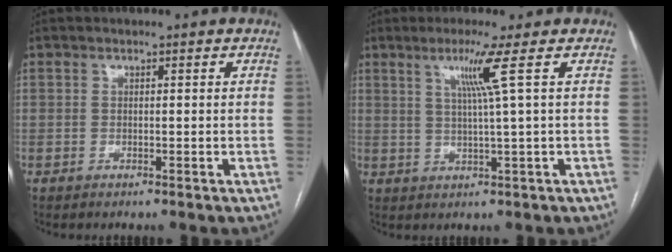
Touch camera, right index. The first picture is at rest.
{"total": 5.3, "force": [2.2, -2.0, 4.4], "torque": [-0.090, -0.009, 0.046]}